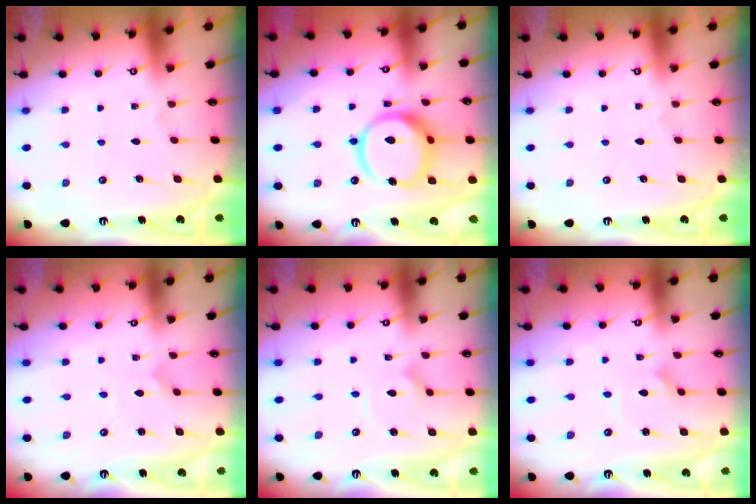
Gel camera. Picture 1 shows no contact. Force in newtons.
{"total": 16.7, "press": 16.6, "slide": 1.9}
{"total": 0.0}
{"total": 0.0}
{"total": 2.2, "press": 2.2, "slide": 0.1}
{"total": 2.1, "press": 2.1, "slide": 0.2}